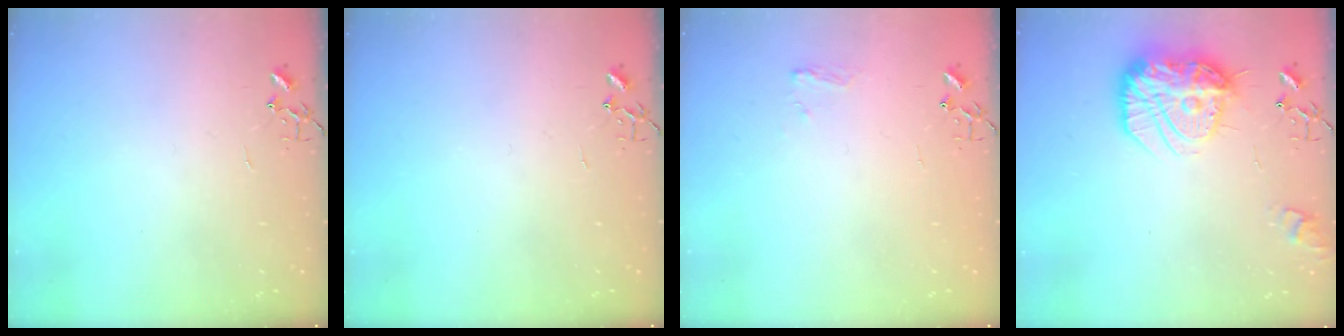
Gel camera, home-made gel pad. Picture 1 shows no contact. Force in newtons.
{"total": 0.0}
{"total": 5.9, "press": 5.9, "slide": 0.7}
{"total": 17.9, "press": 17.9, "slide": 1.5}